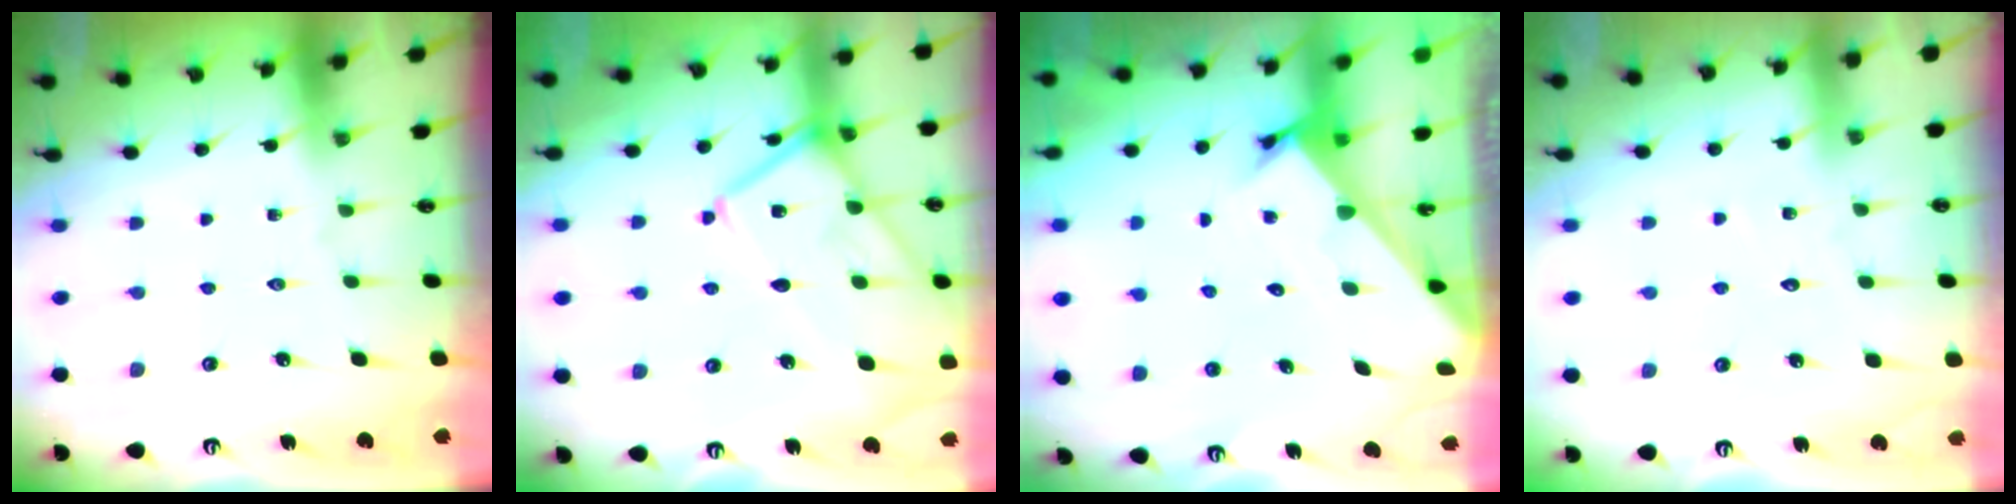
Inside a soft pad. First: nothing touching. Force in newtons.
{"total": 14.9, "press": 14.8, "slide": 1.4}
{"total": 2.3, "press": 2.3, "slide": 0.2}
{"total": 2.9, "press": 2.9, "slide": 0.3}